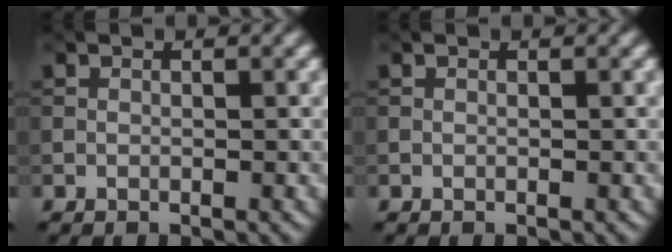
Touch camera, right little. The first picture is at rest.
{"total": 0.0}